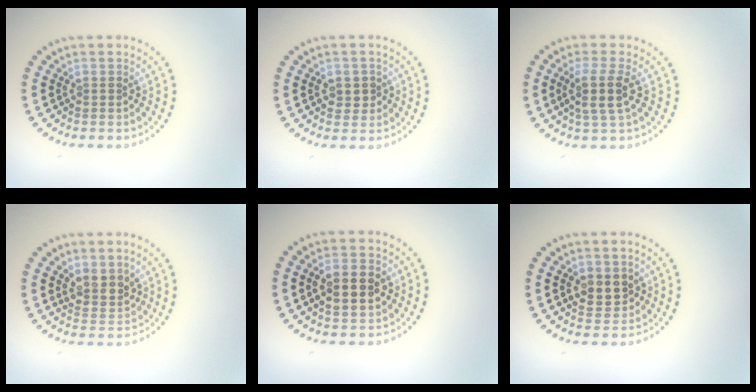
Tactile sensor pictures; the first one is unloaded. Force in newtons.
{"total": 1.7, "press": 1.6, "slide": 0.2}
{"total": 3.0, "press": 2.6, "slide": 1.6}
{"total": 2.4, "press": 2.1, "slide": 1.1}
{"total": 4.0, "press": 4.0, "slide": 0.2}
{"total": 2.6, "press": 2.5, "slide": 0.6}